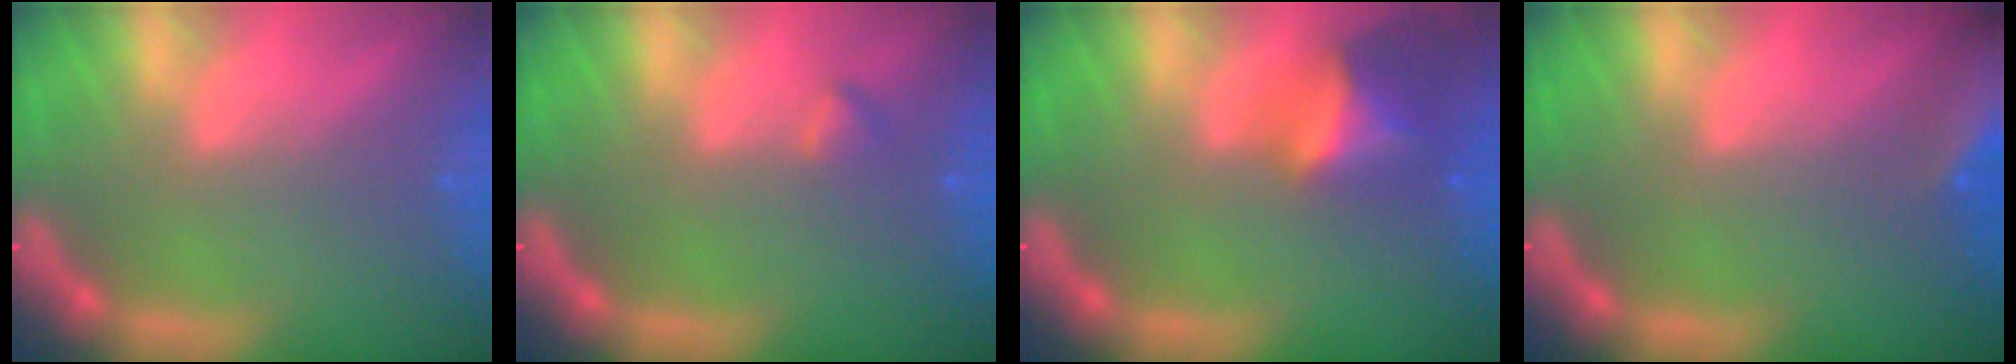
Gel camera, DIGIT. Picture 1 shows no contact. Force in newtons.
{"total": 0.9}
{"total": 4.9}
{"total": 8.5}